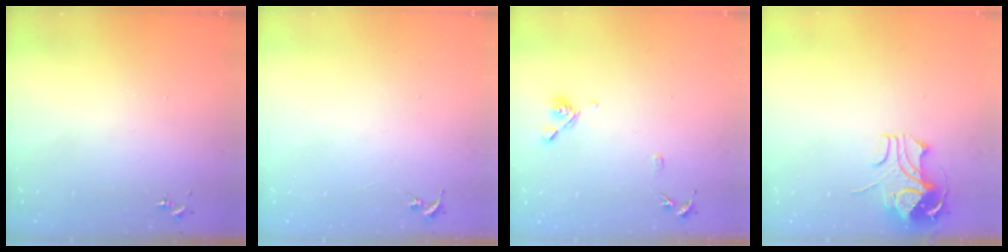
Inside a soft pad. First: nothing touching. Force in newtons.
{"total": 0.0}
{"total": 8.6, "press": 8.4, "slide": 1.6}
{"total": 10.3, "press": 10.2, "slide": 0.9}